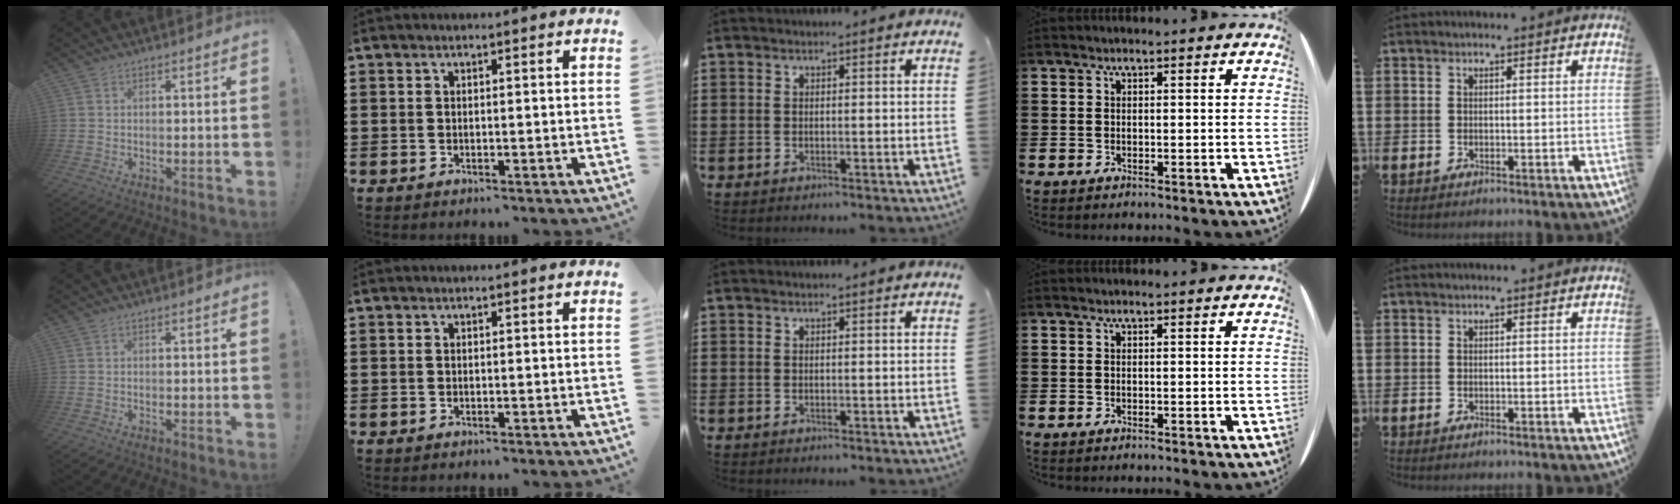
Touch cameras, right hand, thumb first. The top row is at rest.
{}